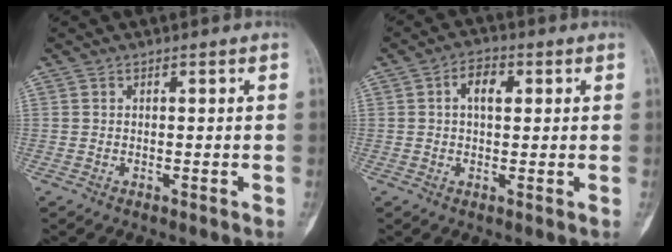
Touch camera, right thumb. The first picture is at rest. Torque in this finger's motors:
{"motor_torque": [0.47, 0.59, 0.30, -0.16, -0.02]}